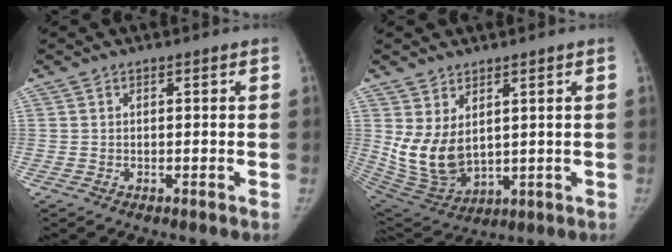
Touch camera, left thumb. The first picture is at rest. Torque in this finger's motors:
{"motor_torque": [0.04, 0.46, 0.66, -0.65, 0.11]}